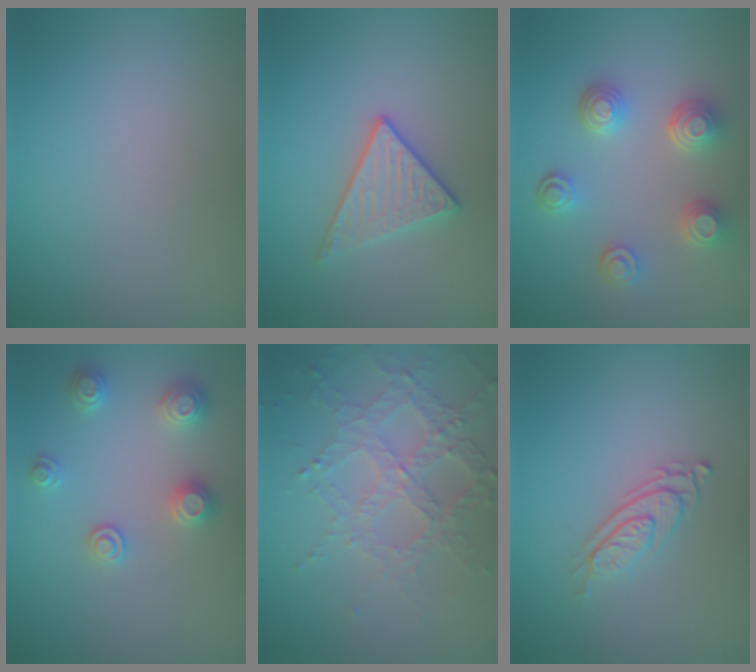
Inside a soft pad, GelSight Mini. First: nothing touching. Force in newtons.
{"total": 2.8, "press": 2.6, "slide": 1.0}
{"total": 4.3, "press": 3.4, "slide": 2.6}
{"total": 2.6, "press": 2.6, "slide": 0.1}
{"total": 4.3, "press": 3.1, "slide": 2.9}
{"total": 2.8, "press": 2.0, "slide": 2.0}